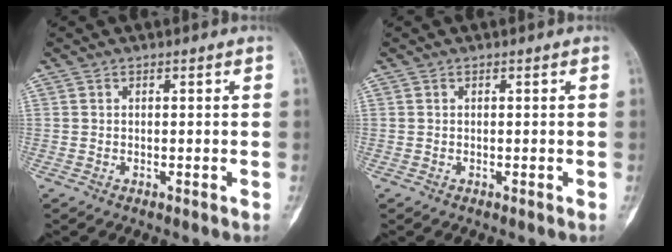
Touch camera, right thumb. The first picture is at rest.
{"total": 0.0}